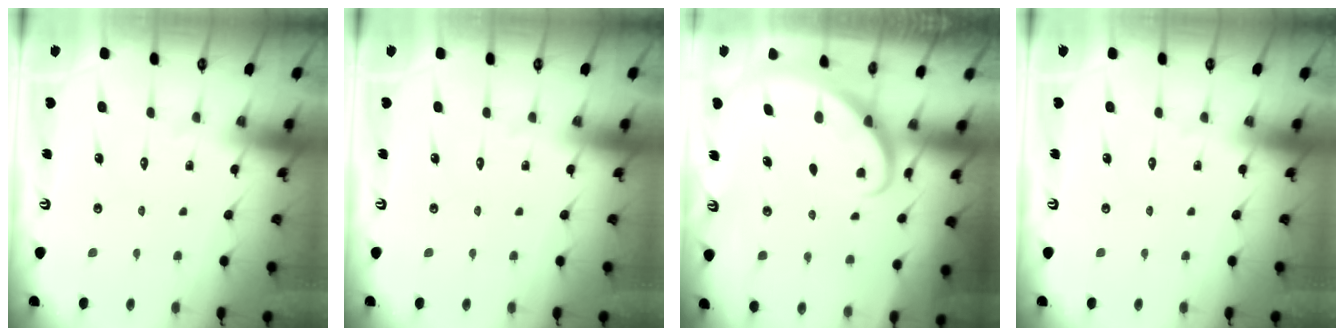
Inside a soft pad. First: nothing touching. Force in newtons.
{"total": 0.0}
{"total": 2.2, "press": 2.2, "slide": 0.1}
{"total": 0.0}